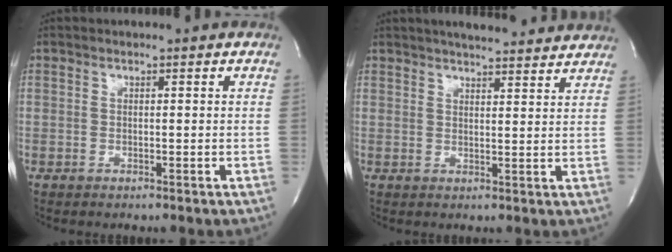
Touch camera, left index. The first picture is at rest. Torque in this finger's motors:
{"motor_torque": [0.09, -0.18, 0.43, 0.09]}